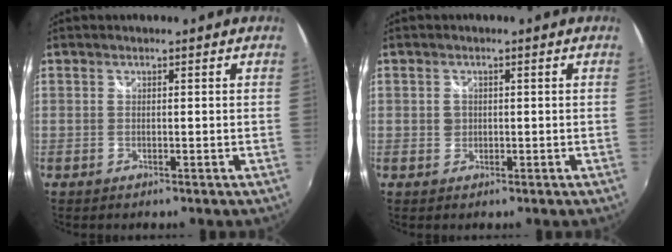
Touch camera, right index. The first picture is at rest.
{"total": 1.6, "force": [0.0, 1.5, 0.5], "torque": [-0.004, 0.001, -0.001]}